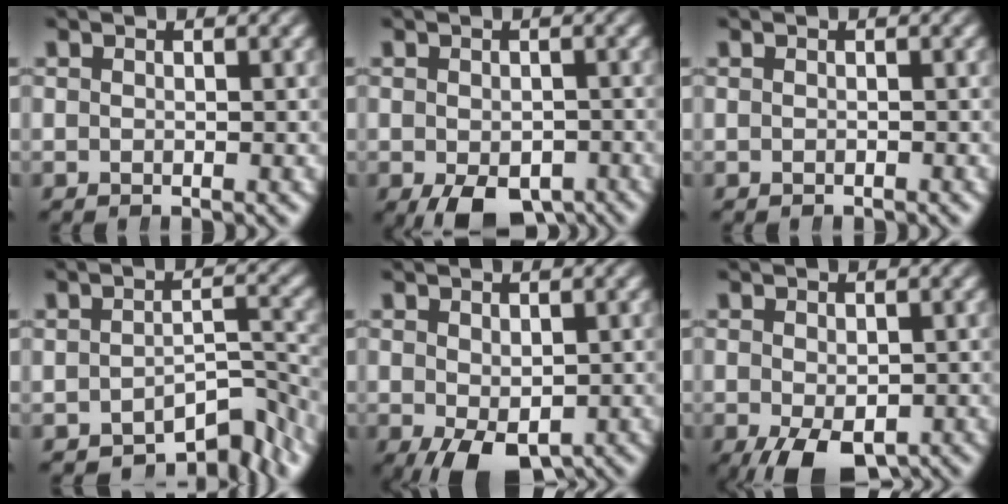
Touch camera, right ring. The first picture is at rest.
{"total": 5.1, "force": [-3.7, 2.2, 2.8], "torque": [-0.039, -0.033, -0.037]}
{"total": 0.0}
{"total": 6.2, "force": [-5.0, 1.9, 3.1], "torque": [-0.018, -0.010, -0.070]}
{"total": 4.6, "force": [-2.2, 2.1, 3.4], "torque": [-0.048, -0.032, -0.011]}
{"total": 5.0, "force": [-2.9, 2.2, 3.5], "torque": [-0.058, -0.035, -0.022]}